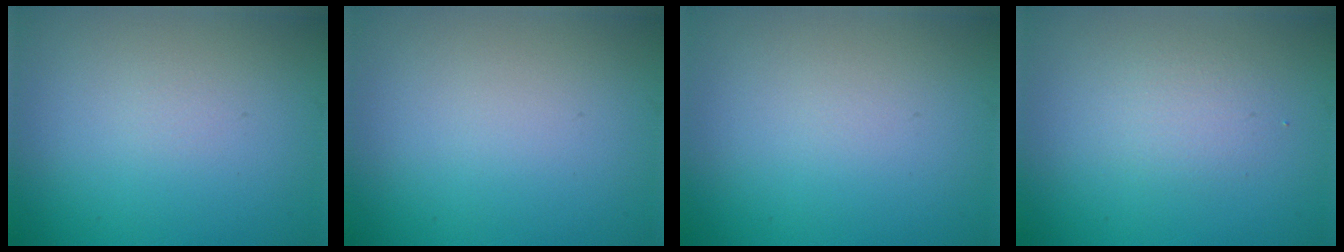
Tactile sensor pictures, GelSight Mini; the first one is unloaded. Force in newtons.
{"total": 0.0}
{"total": 0.0}
{"total": 1.7, "press": 1.7, "slide": 0.1}